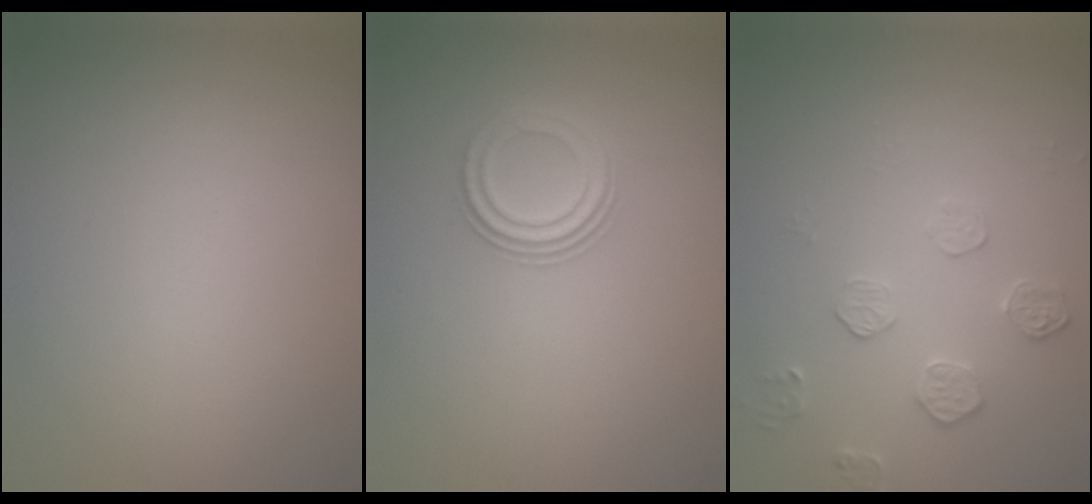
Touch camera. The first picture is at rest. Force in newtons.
{"total": 2.6, "press": 2.3, "slide": 1.2}
{"total": 1.9, "press": 1.3, "slide": 1.3}